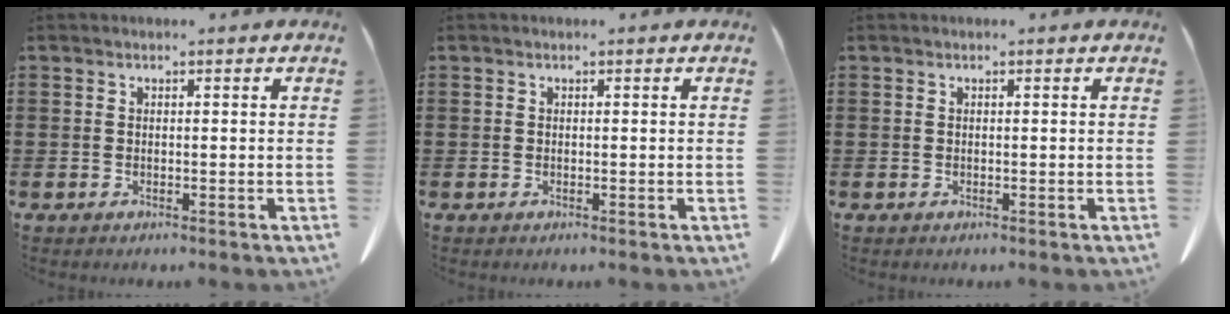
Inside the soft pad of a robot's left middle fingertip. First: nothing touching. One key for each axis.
{"total": 0.0}
{"total": 0.0}